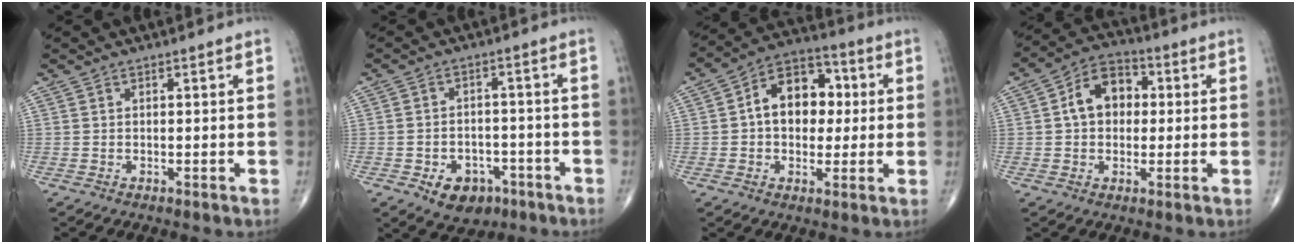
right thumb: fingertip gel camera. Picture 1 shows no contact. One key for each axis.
{"total": 8.2, "fx": -4.2, "fy": 5.9, "fz": 3.9, "tx": -0.037, "ty": 0.033, "tz": -0.053}
{"total": 13.2, "fx": 1.5, "fy": 9.3, "fz": 9.3, "tx": -0.100, "ty": 0.023, "tz": 0.013}
{"total": 9.7, "fx": 1.2, "fy": 7.1, "fz": 6.5, "tx": -0.083, "ty": 0.023, "tz": 0.010}